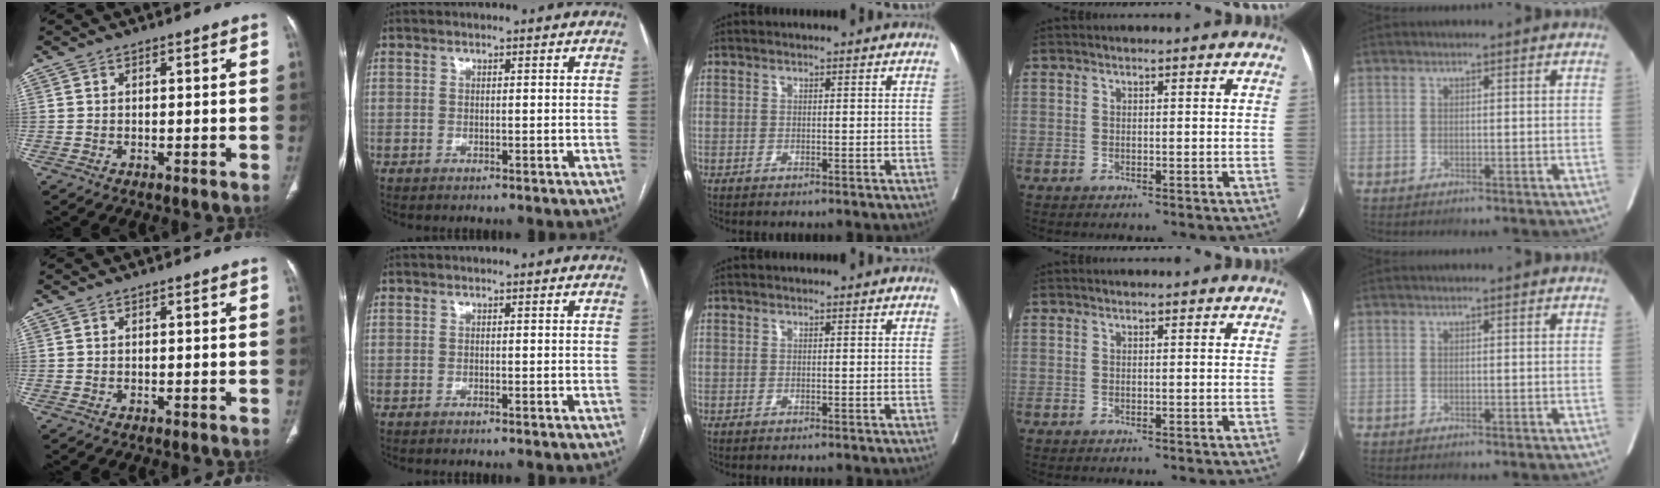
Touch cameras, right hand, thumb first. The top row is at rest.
{}